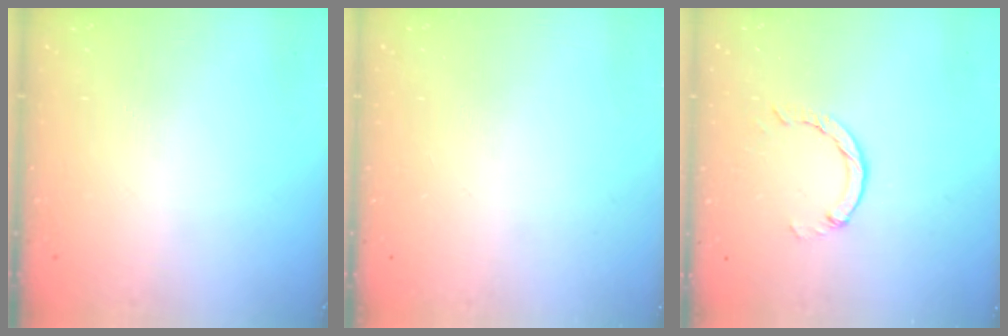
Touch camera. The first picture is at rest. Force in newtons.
{"total": 0.0}
{"total": 2.9, "press": 2.9, "slide": 0.4}